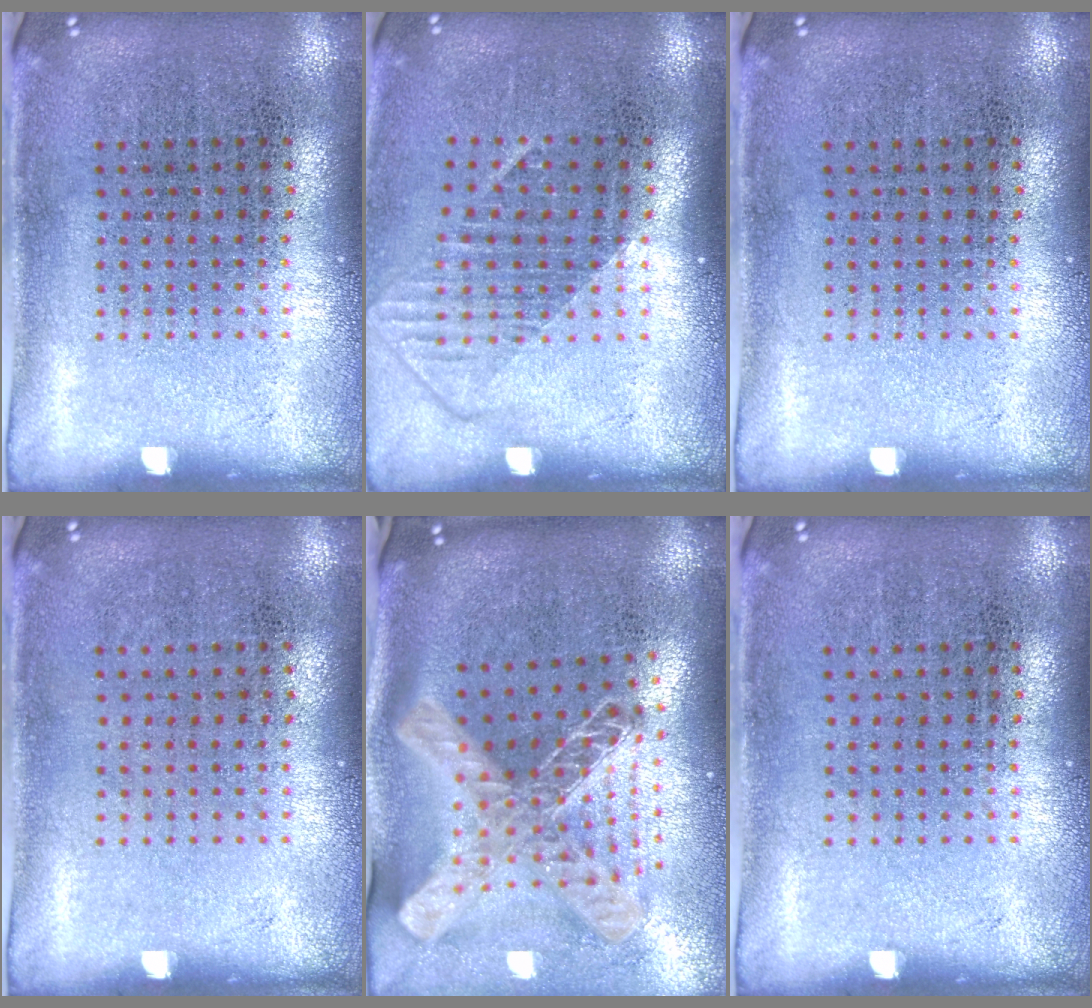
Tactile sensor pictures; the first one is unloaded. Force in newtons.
{"total": 1.3, "press": 1.0, "slide": 0.9}
{"total": 0.0}
{"total": 0.0}
{"total": 2.9, "press": 2.0, "slide": 2.0}
{"total": 0.0}